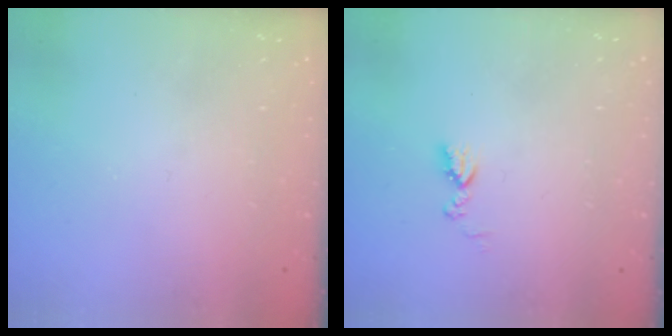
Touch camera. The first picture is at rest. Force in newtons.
{"total": 6.9, "press": 6.8, "slide": 0.8}